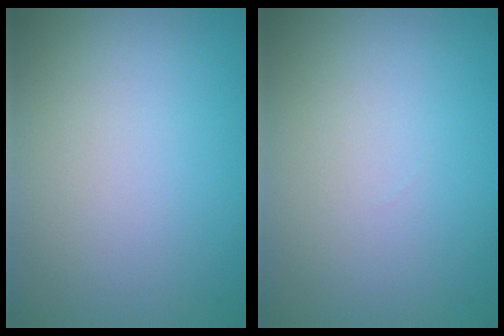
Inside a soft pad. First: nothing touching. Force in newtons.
{"total": 0.0}